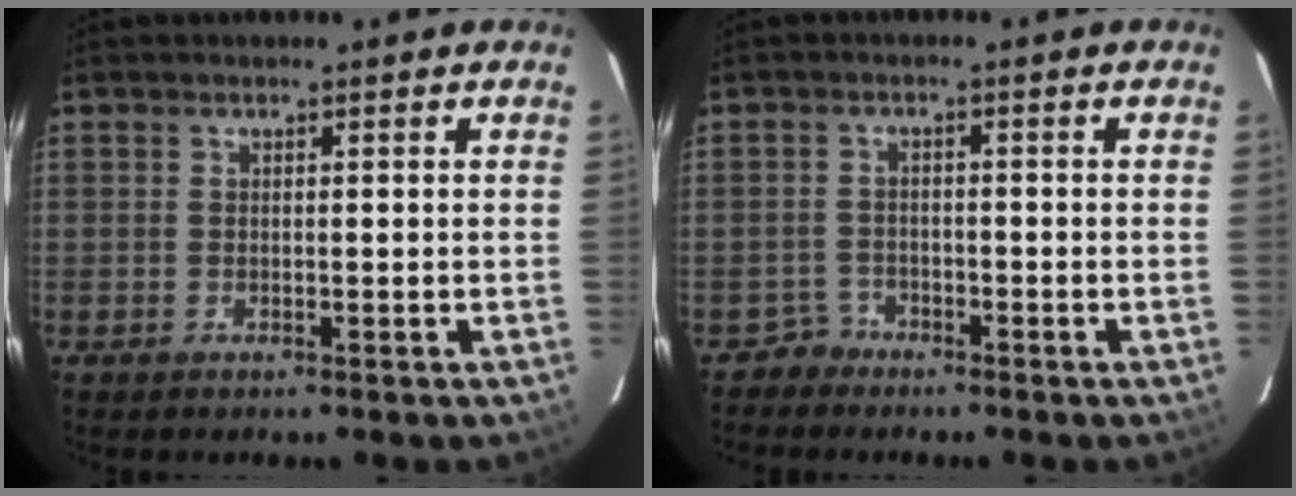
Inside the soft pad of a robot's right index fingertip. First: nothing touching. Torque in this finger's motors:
{"motor_torque": [0.12, -0.10, 0.01, 0.00]}